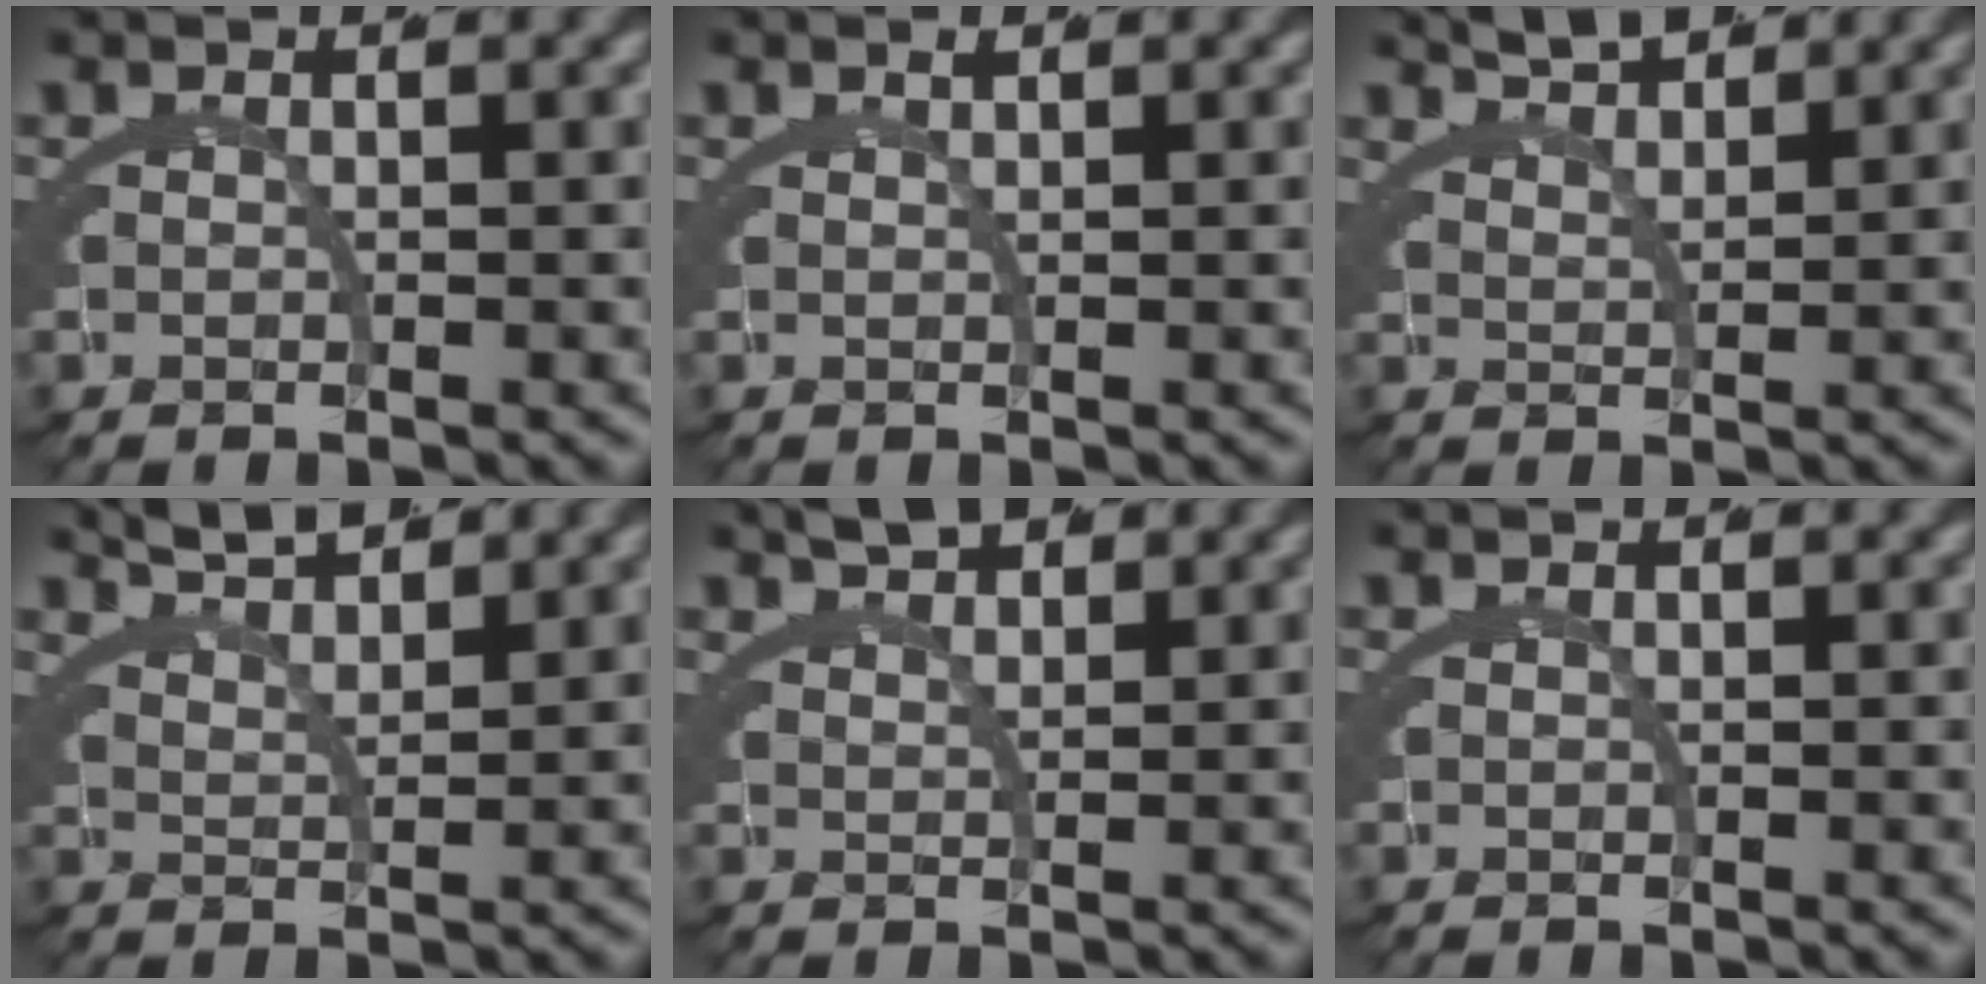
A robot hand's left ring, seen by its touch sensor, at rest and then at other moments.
{"total": 0.6, "force": [0.3, -0.5, 0.1], "torque": [-0.001, -0.004, 0.010]}
{"total": 3.7, "force": [3.5, -1.1, 0.6], "torque": [0.003, 0.008, 0.064]}
{"total": 4.9, "force": [4.7, -1.0, 1.2], "torque": [-0.005, 0.011, 0.081]}
{"total": 2.9, "force": [2.8, -0.5, 0.5], "torque": [0.002, 0.006, 0.052]}
{"total": 0.0}